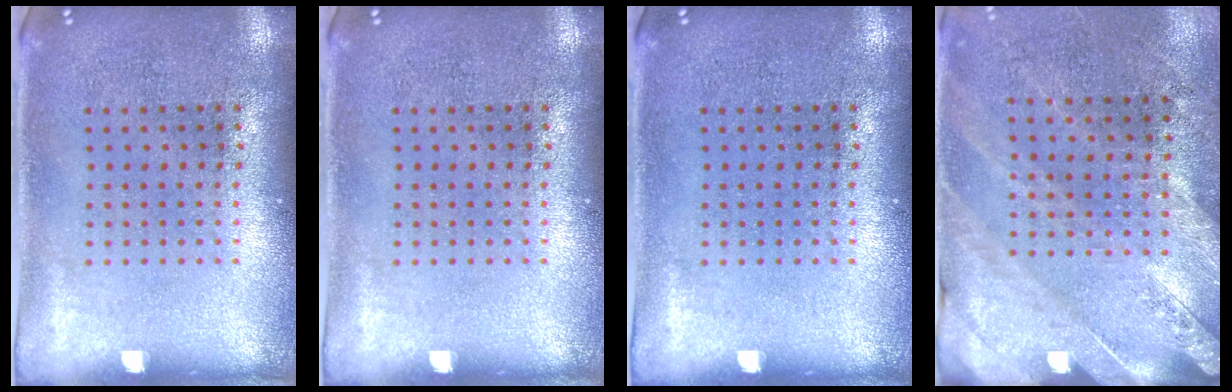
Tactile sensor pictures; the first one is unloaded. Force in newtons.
{"total": 0.0}
{"total": 0.0}
{"total": 2.5, "press": 2.3, "slide": 1.0}